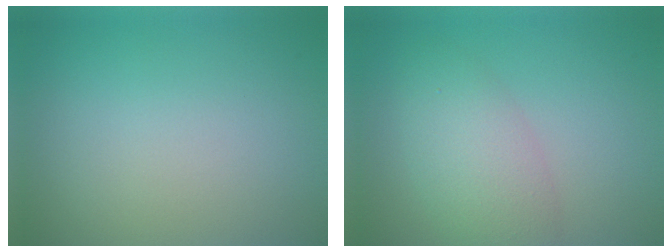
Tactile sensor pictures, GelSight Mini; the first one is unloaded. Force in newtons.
{"total": 4.5, "press": 4.5, "slide": 0.2}